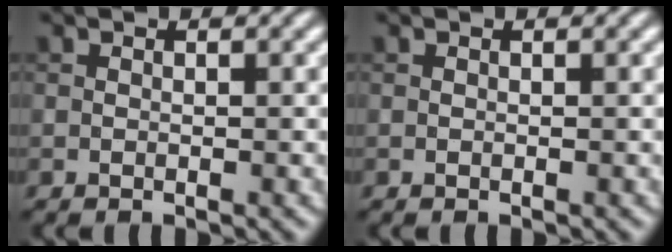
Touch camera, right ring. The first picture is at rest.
{"total": 0.0}